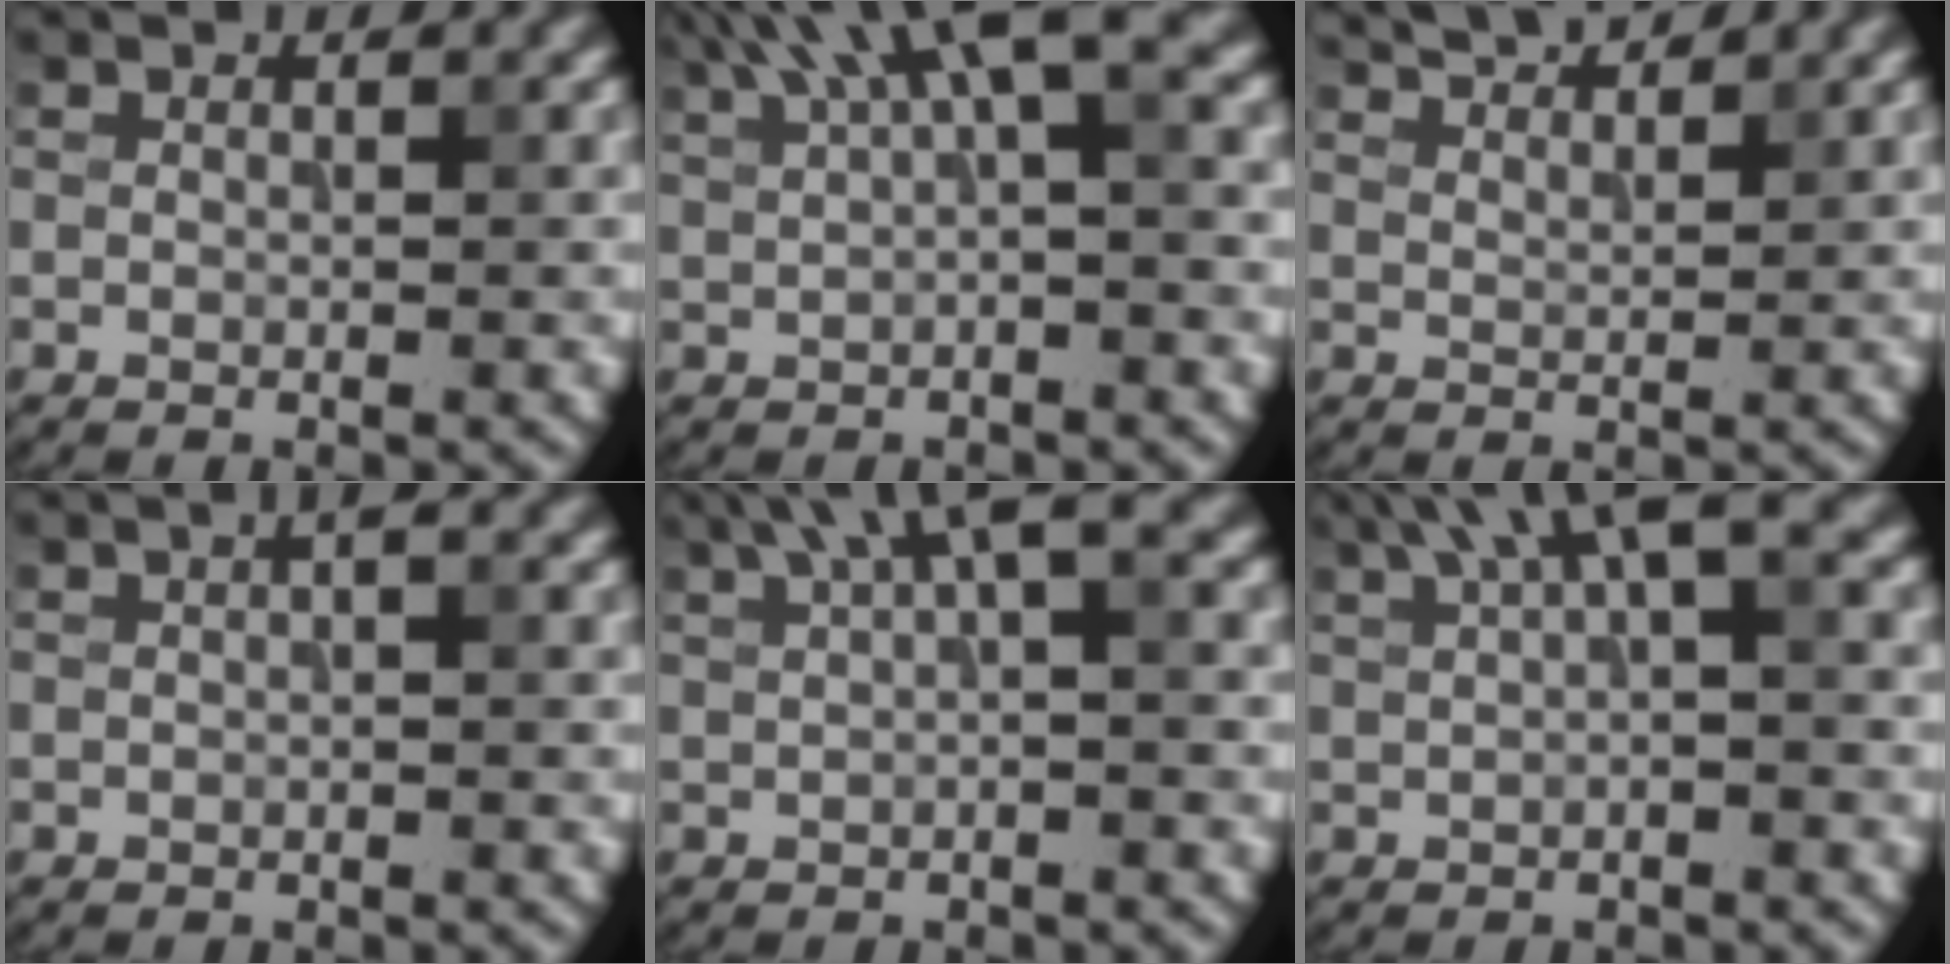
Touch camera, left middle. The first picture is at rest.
{"total": 7.4, "force": [3.6, 1.9, 6.2], "torque": [-0.100, 0.022, 0.063]}
{"total": 3.7, "force": [3.3, 0.6, 1.3], "torque": [-0.014, 0.007, 0.049]}
{"total": 0.9, "force": [0.3, 0.1, 0.8], "torque": [-0.016, 0.007, 0.004]}
{"total": 4.9, "force": [2.5, 1.1, 4.1], "torque": [-0.065, 0.016, 0.039]}
{"total": 5.6, "force": [2.8, 1.3, 4.6], "torque": [-0.072, 0.018, 0.046]}